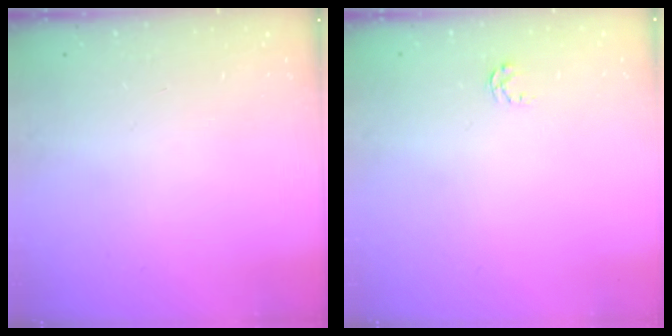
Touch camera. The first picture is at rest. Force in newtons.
{"total": 2.6, "press": 2.6, "slide": 0.3}